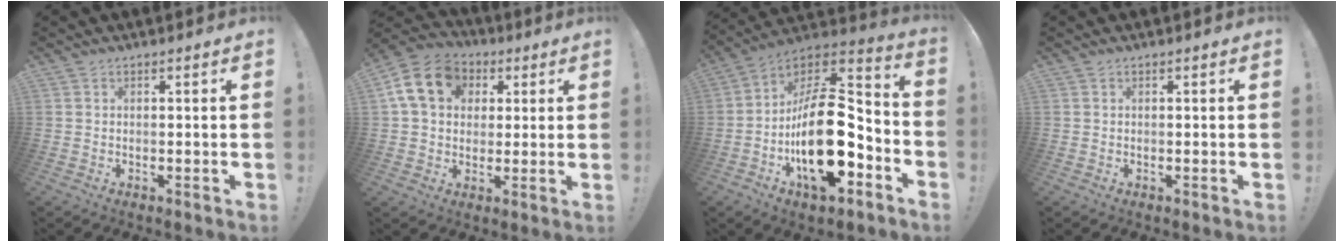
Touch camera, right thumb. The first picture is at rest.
{"total": 15.8, "force": [4.7, 12.3, 8.8], "torque": [-0.151, -0.001, 0.093]}
{"total": 26.2, "force": [-5.8, 13.3, 21.8], "torque": [-0.371, 0.037, -0.083]}
{"total": 0.0}